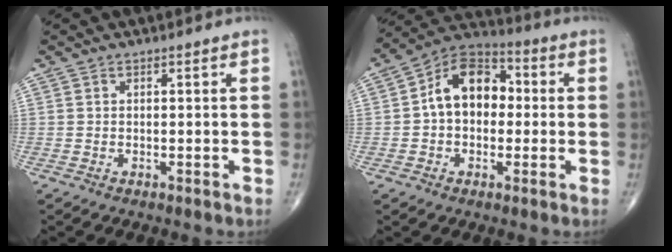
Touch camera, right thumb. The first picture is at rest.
{"total": 12.9, "force": [0.7, 9.0, 9.1], "torque": [-0.119, 0.034, -0.002]}